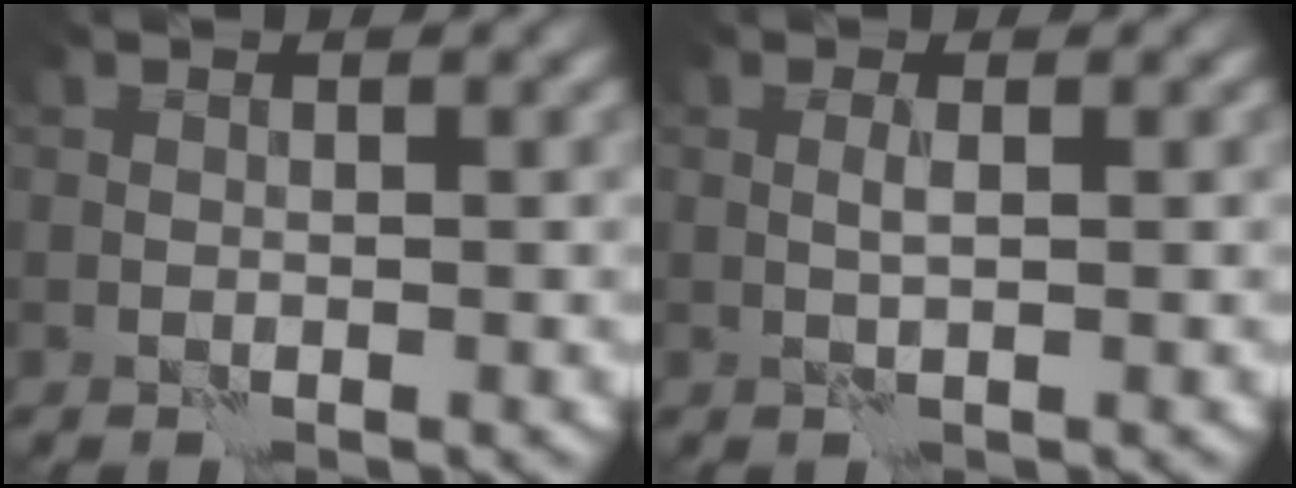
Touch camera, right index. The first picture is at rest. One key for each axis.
{"total": 0.9, "fx": 0.1, "fy": 0.0, "fz": 0.9, "tx": -0.020, "ty": 0.003, "tz": 0.001}